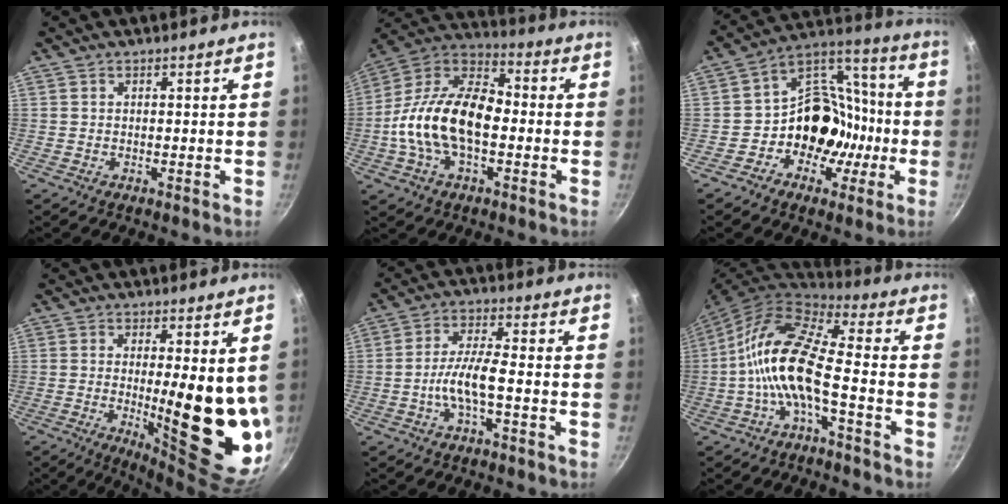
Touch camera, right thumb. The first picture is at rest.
{"total": 19.7, "force": [-2.6, 11.3, 15.9], "torque": [-0.264, 0.043, -0.068]}
{"total": 15.4, "force": [-4.0, 12.6, 7.9], "torque": [-0.056, 0.067, -0.074]}
{"total": 16.7, "force": [0.7, 4.9, 16.0], "torque": [-0.189, -0.042, 0.023]}
{"total": 6.8, "force": [-2.1, 1.5, 6.3], "torque": [-0.130, 0.025, -0.047]}
{"total": 13.5, "force": [-3.2, 4.4, 12.4], "torque": [-0.248, 0.038, -0.076]}